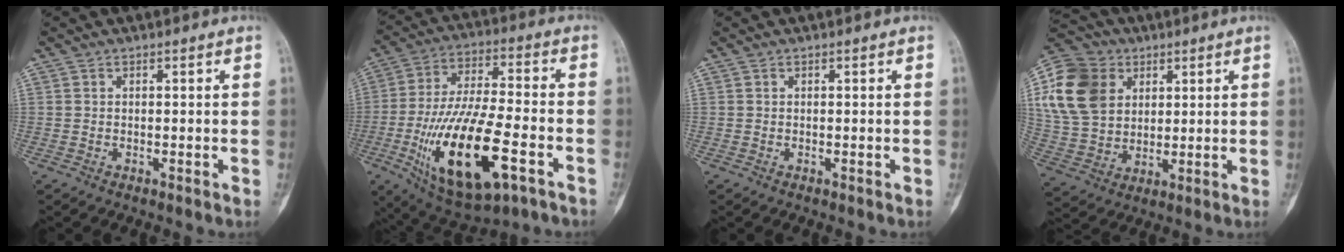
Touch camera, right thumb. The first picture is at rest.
{"total": 22.4, "force": [-8.0, 8.3, 19.2], "torque": [-0.370, 0.018, -0.124]}
{"total": 0.0}
{"total": 17.0, "force": [5.3, 13.1, 9.5], "torque": [-0.178, -0.002, 0.099]}